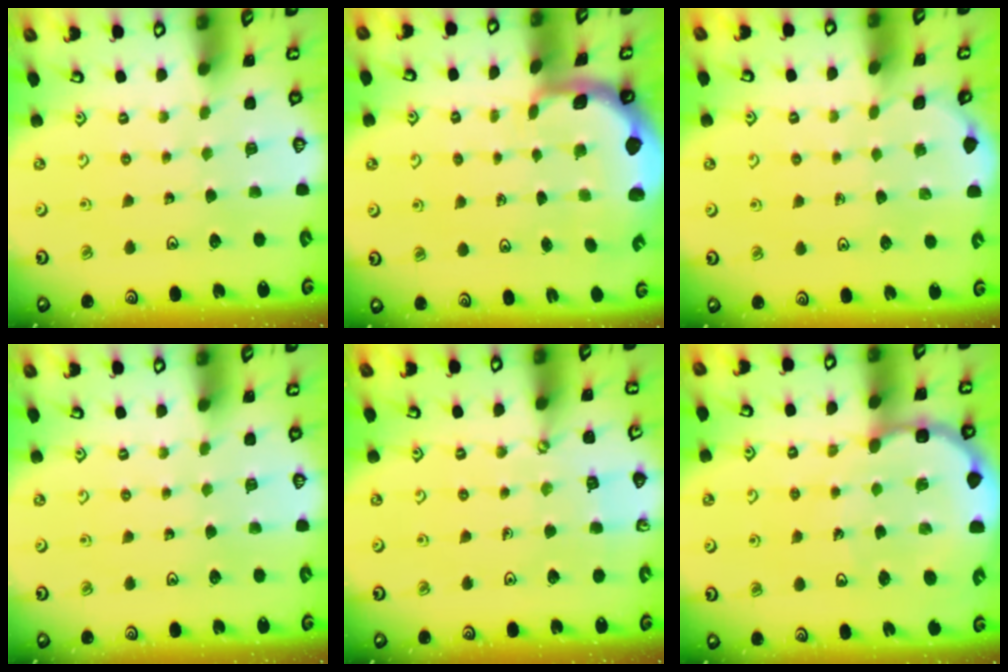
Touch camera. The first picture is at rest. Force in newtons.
{"total": 2.4, "press": 2.1, "slide": 1.2}
{"total": 2.4, "press": 2.4, "slide": 0.1}
{"total": 0.0}
{"total": 3.9, "press": 3.9, "slide": 0.4}
{"total": 11.3, "press": 10.9, "slide": 2.6}